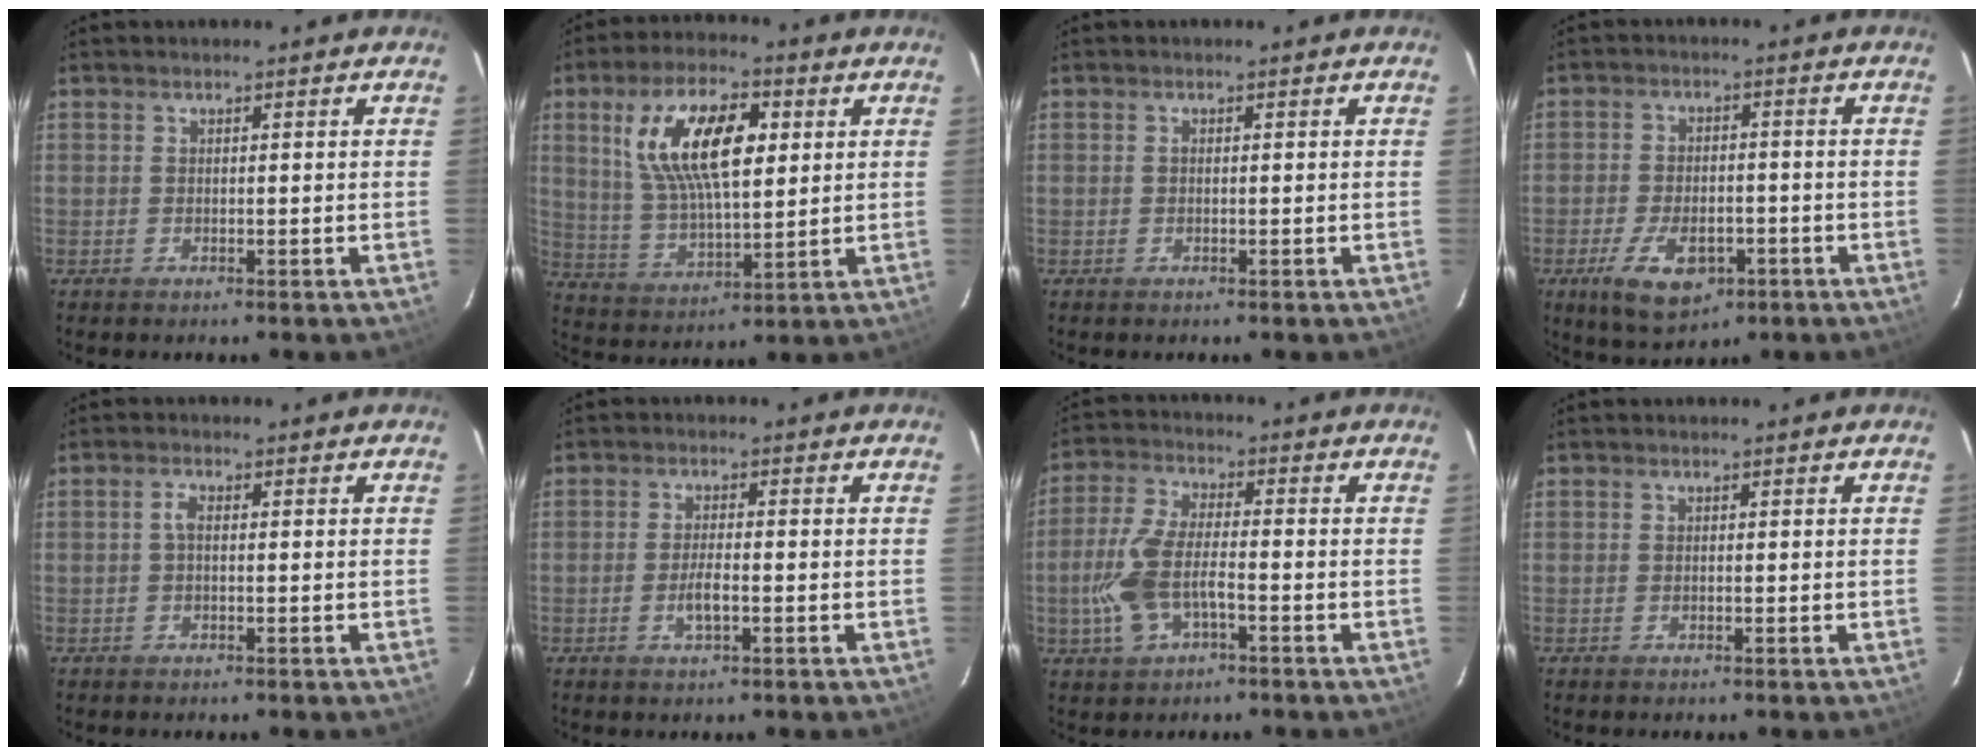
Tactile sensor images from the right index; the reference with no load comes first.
{"total": 15.7, "force": [4.7, 6.7, 13.5], "torque": [-0.254, 0.015, 0.094]}
{"total": 0.0}
{"total": 10.0, "force": [-5.0, 5.4, 6.8], "torque": [-0.147, -0.011, -0.075]}
{"total": 1.5, "force": [-0.1, 0.7, 1.3], "torque": [-0.028, 0.007, -0.003]}
{"total": 3.3, "force": [-1.2, 0.8, 3.0], "torque": [-0.060, 0.000, -0.019]}
{"total": 10.1, "force": [-3.3, 4.3, 8.6], "torque": [-0.191, 0.002, -0.062]}
{"total": 0.0}